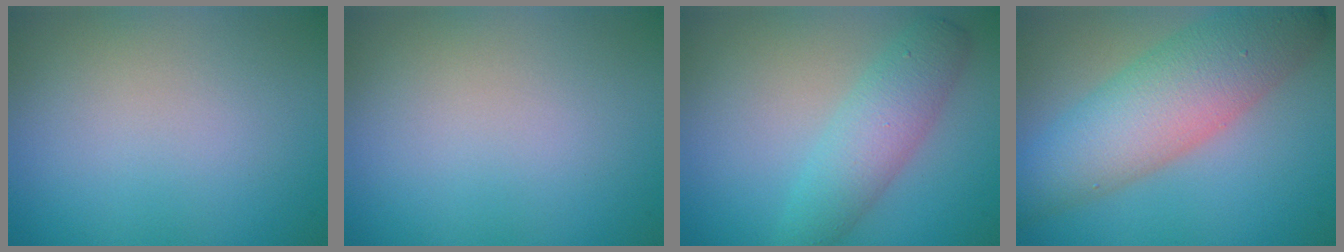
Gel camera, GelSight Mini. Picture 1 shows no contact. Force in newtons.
{"total": 0.0}
{"total": 3.7, "press": 3.7, "slide": 0.0}
{"total": 8.2, "press": 8.2, "slide": 0.2}